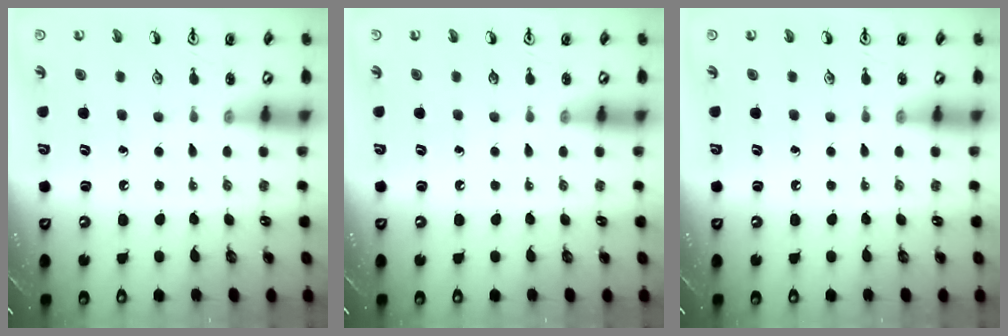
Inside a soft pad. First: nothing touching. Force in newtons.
{"total": 0.0}
{"total": 0.0}